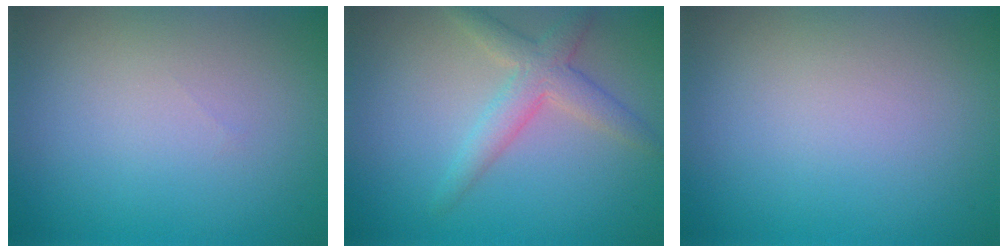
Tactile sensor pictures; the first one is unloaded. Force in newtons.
{"total": 3.3, "press": 3.3, "slide": 0.2}
{"total": 0.0}